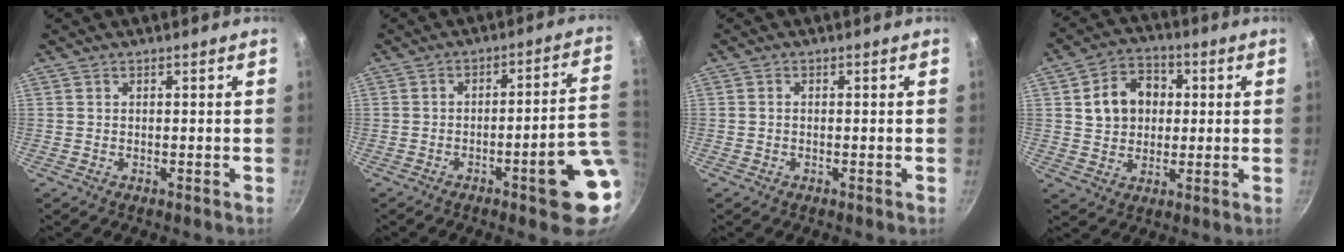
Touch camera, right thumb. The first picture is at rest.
{"total": 13.0, "force": [-3.7, 2.4, 12.2], "torque": [-0.130, 0.027, -0.045]}
{"total": 0.5, "force": [-0.1, 0.4, 0.3], "torque": [-0.004, 0.004, -0.004]}
{"total": 10.3, "force": [1.9, 8.3, 5.8], "torque": [-0.072, 0.015, 0.027]}